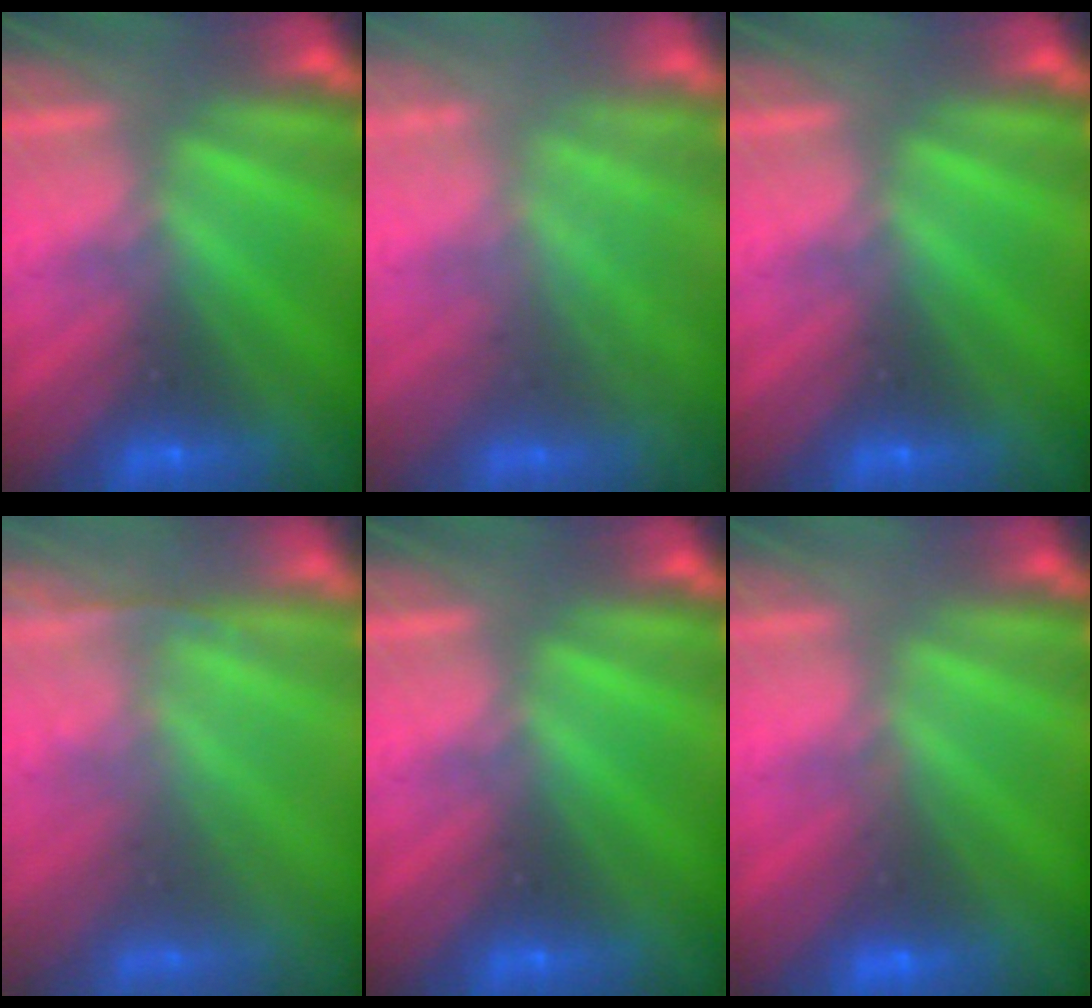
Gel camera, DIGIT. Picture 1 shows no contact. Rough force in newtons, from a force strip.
{"total": 2.2}
{"total": 0.0}
{"total": 1.2}
{"total": 0.0}
{"total": 2.8}